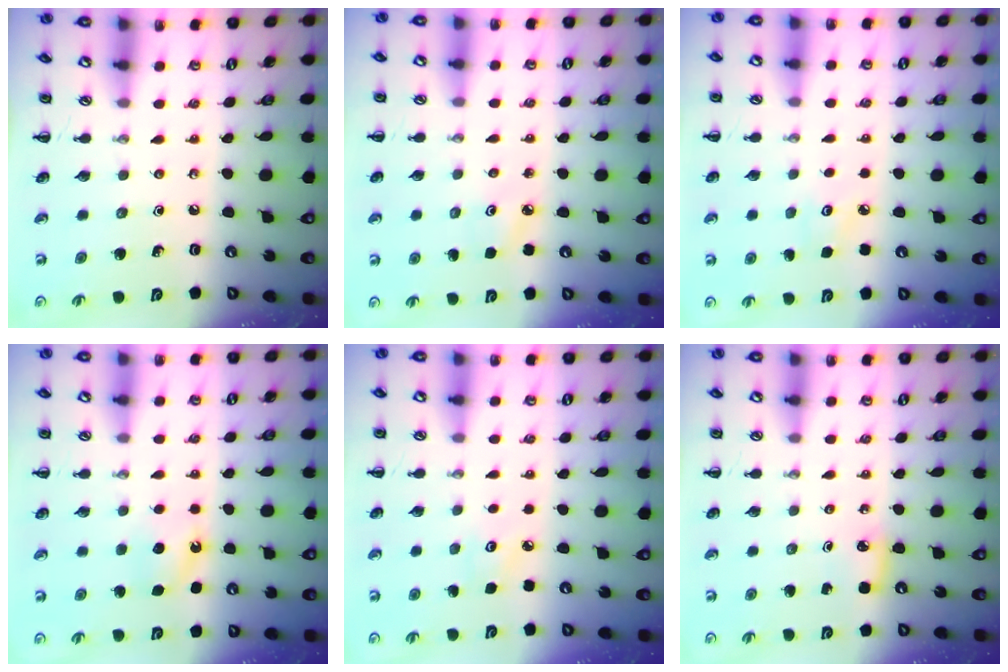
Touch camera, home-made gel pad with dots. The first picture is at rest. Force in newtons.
{"total": 2.7, "press": 2.5, "slide": 0.8}
{"total": 2.7, "press": 2.6, "slide": 0.7}
{"total": 5.2, "press": 5.0, "slide": 1.6}
{"total": 2.7, "press": 2.6, "slide": 0.7}
{"total": 4.9, "press": 4.5, "slide": 1.7}